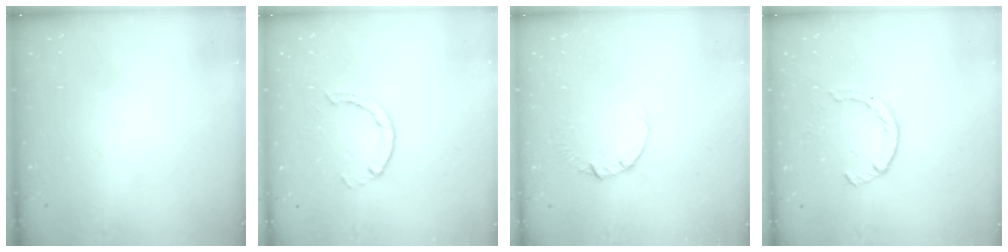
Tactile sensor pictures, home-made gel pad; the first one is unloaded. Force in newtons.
{"total": 2.9, "press": 2.9, "slide": 0.4}
{"total": 0.5, "press": 0.5, "slide": 0.1}
{"total": 2.4, "press": 2.4, "slide": 0.2}